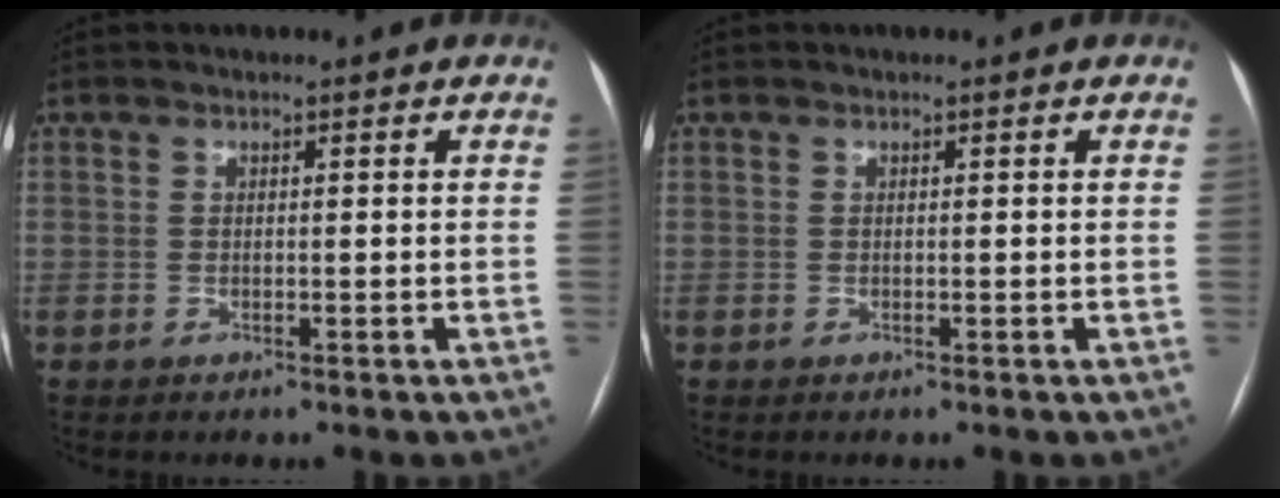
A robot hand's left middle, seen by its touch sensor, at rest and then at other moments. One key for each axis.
{"total": 0.0}